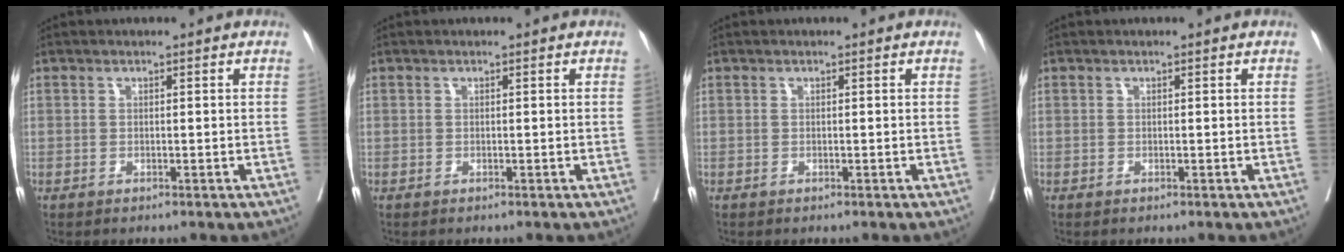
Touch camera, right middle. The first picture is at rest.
{"total": 0.0}
{"total": 0.0}
{"total": 0.0}